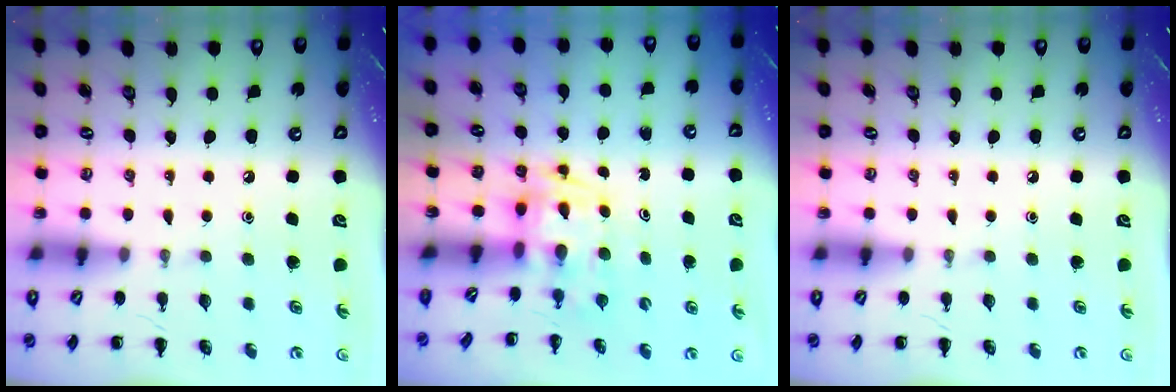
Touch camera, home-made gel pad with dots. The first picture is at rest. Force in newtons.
{"total": 2.8, "press": 2.7, "slide": 0.7}
{"total": 0.0}